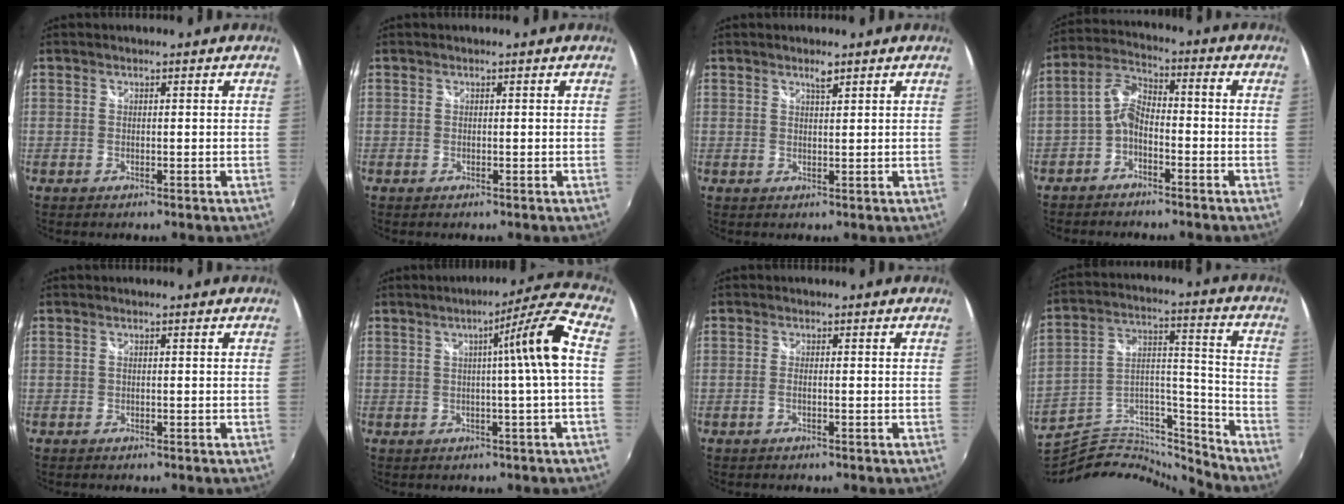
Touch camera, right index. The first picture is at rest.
{"total": 0.0}
{"total": 1.6, "force": [1.2, 0.3, 1.0], "torque": [-0.015, 0.003, 0.021]}
{"total": 6.0, "force": [-3.1, 2.8, 4.3], "torque": [-0.102, 0.020, -0.062]}
{"total": 0.0}
{"total": 9.5, "force": [0.7, -1.9, 9.2], "torque": [-0.121, 0.018, 0.017]}
{"total": 1.0, "force": [-0.4, -0.1, 0.8], "torque": [-0.017, 0.000, -0.010]}
{"total": 16.0, "force": [-15.5, 3.0, 3.0], "torque": [-0.042, 0.052, -0.279]}